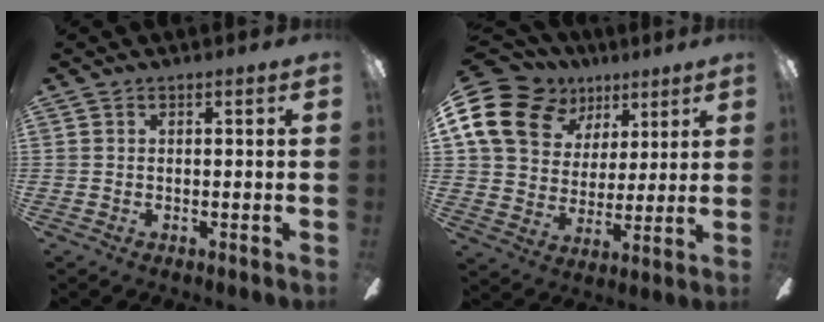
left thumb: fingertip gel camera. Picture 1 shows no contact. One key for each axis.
{"total": 18.7, "fx": 9.5, "fy": 13.5, "fz": 8.7, "tx": -0.185, "ty": -0.032, "tz": 0.180}